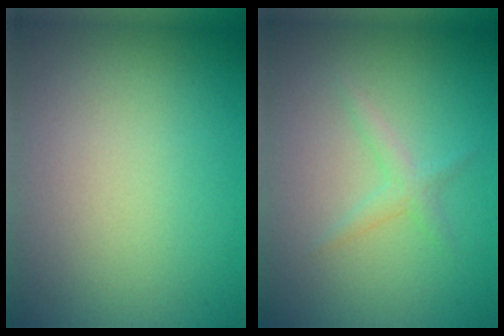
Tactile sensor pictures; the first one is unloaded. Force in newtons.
{"total": 1.3, "press": 1.3, "slide": 0.0}